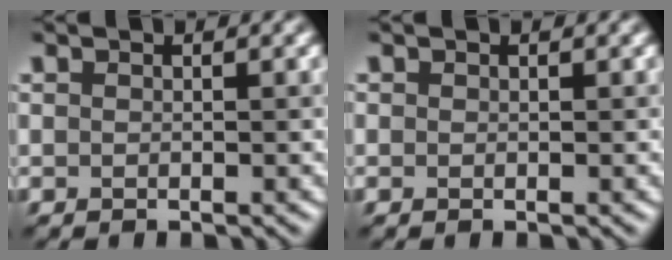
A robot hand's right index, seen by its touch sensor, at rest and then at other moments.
{"total": 0.0}